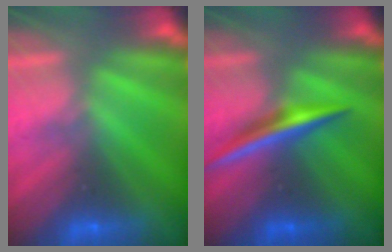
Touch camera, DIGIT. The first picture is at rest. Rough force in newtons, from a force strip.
{"total": 1.9}